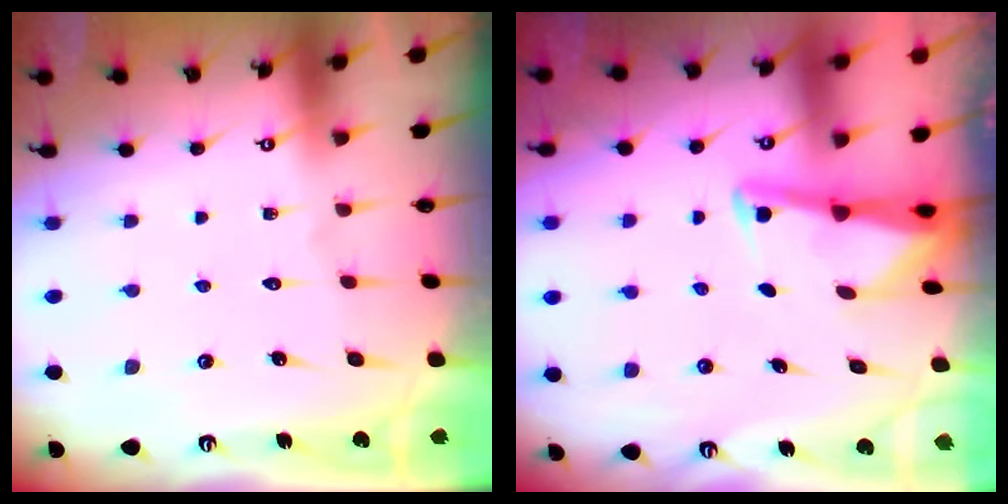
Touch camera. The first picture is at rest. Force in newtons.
{"total": 4.0, "press": 3.9, "slide": 0.6}